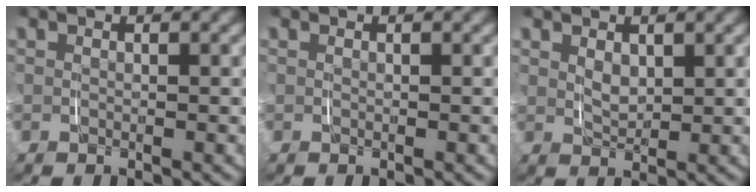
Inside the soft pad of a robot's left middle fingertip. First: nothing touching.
{"total": 0.0}
{"total": 1.8, "force": [0.9, 1.0, 1.1], "torque": [-0.027, -0.012, 0.023]}